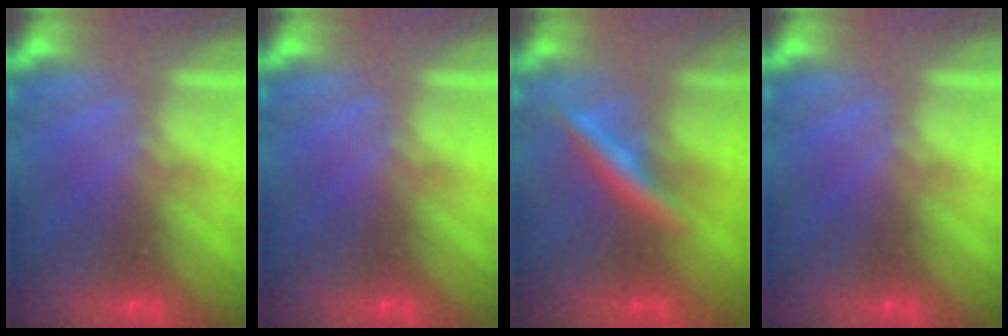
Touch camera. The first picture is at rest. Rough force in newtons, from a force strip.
{"total": 0.0}
{"total": 2.8}
{"total": 0.0}